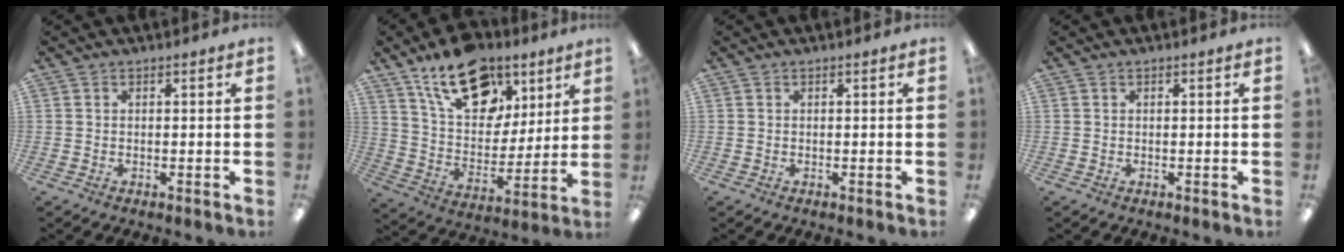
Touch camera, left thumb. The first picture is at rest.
{"total": 20.0, "force": [12.4, 11.7, 10.4], "torque": [-0.161, -0.059, 0.219]}
{"total": 0.0}
{"total": 0.0}